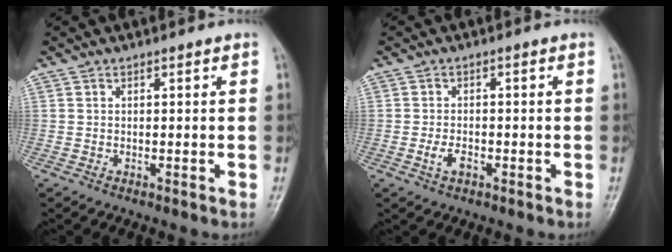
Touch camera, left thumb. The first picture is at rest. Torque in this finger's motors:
{"motor_torque": [0.01, 0.10, 0.38, 0.05, 0.01]}